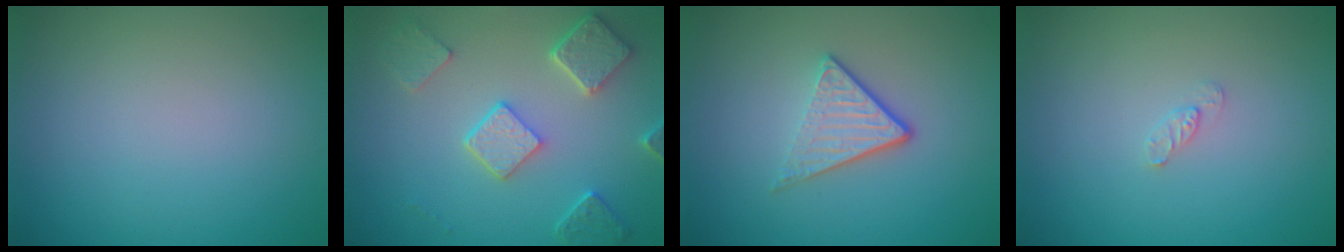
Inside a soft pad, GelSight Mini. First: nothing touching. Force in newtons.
{"total": 4.9, "press": 4.0, "slide": 2.9}
{"total": 3.6, "press": 2.4, "slide": 2.6}
{"total": 0.9, "press": 0.8, "slide": 0.2}